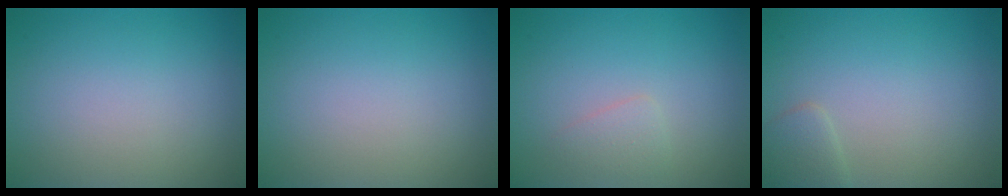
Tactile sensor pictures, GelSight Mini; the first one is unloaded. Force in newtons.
{"total": 0.0}
{"total": 1.2, "press": 1.2, "slide": 0.0}
{"total": 1.4, "press": 1.4, "slide": 0.1}